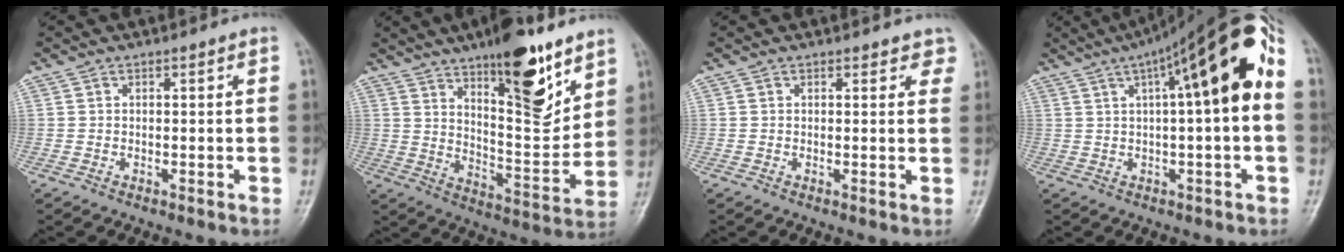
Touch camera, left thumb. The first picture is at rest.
{"total": 18.1, "force": [11.1, 5.8, 13.0], "torque": [-0.157, -0.073, 0.182]}
{"total": 3.0, "force": [2.5, 1.3, 0.9], "torque": [0.020, -0.008, 0.015]}
{"total": 18.7, "force": [4.4, 4.1, 17.7], "torque": [-0.279, 0.043, 0.058]}